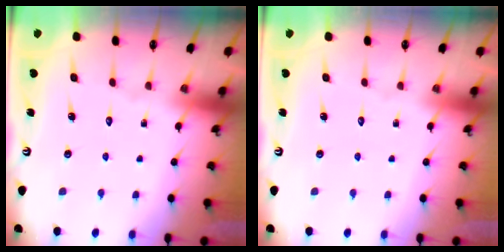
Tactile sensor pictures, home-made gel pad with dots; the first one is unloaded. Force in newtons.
{"total": 0.0}